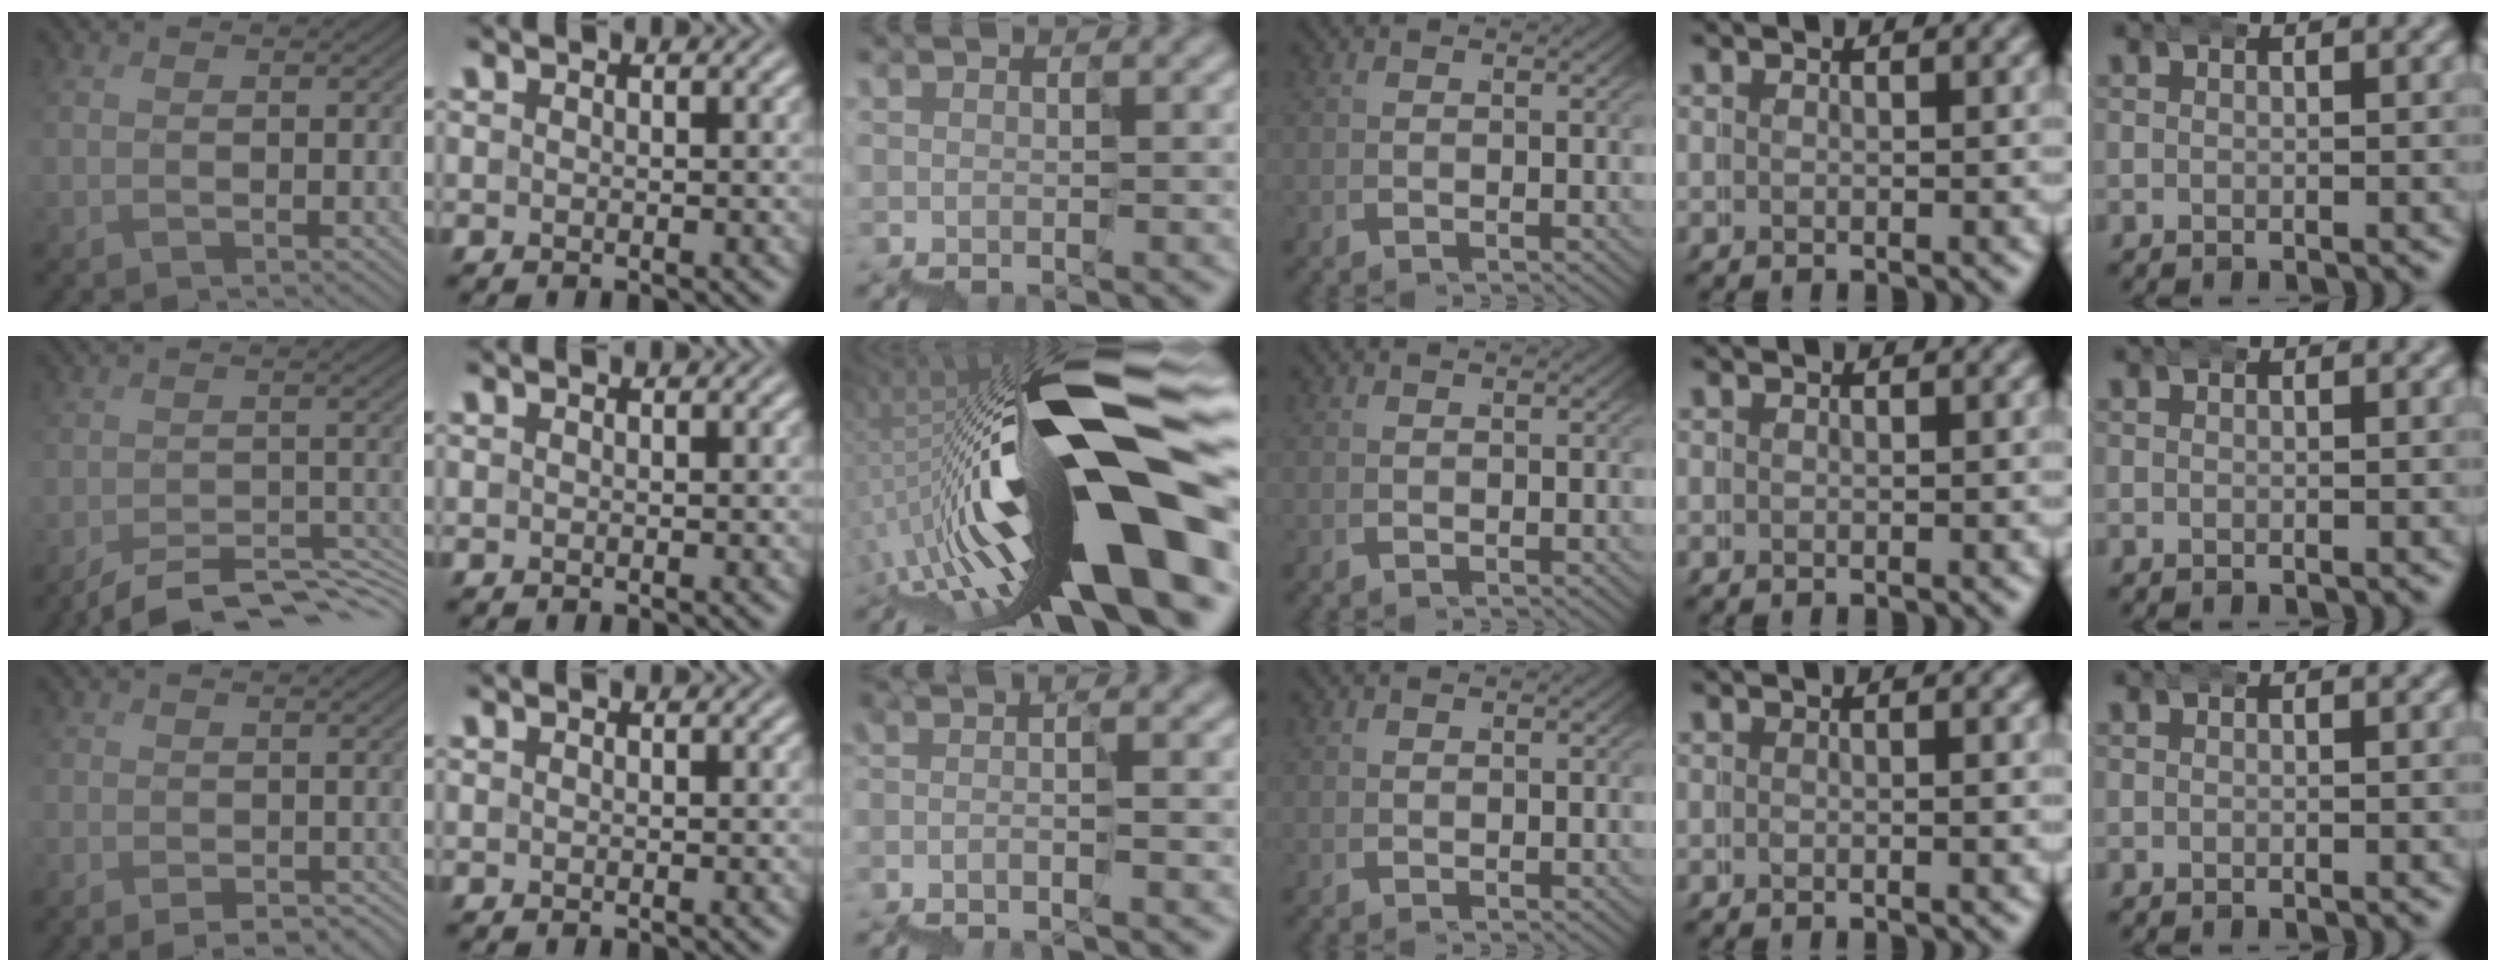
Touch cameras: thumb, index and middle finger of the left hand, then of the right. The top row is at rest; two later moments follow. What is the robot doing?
{"motion": "wrap", "object": "belt"}